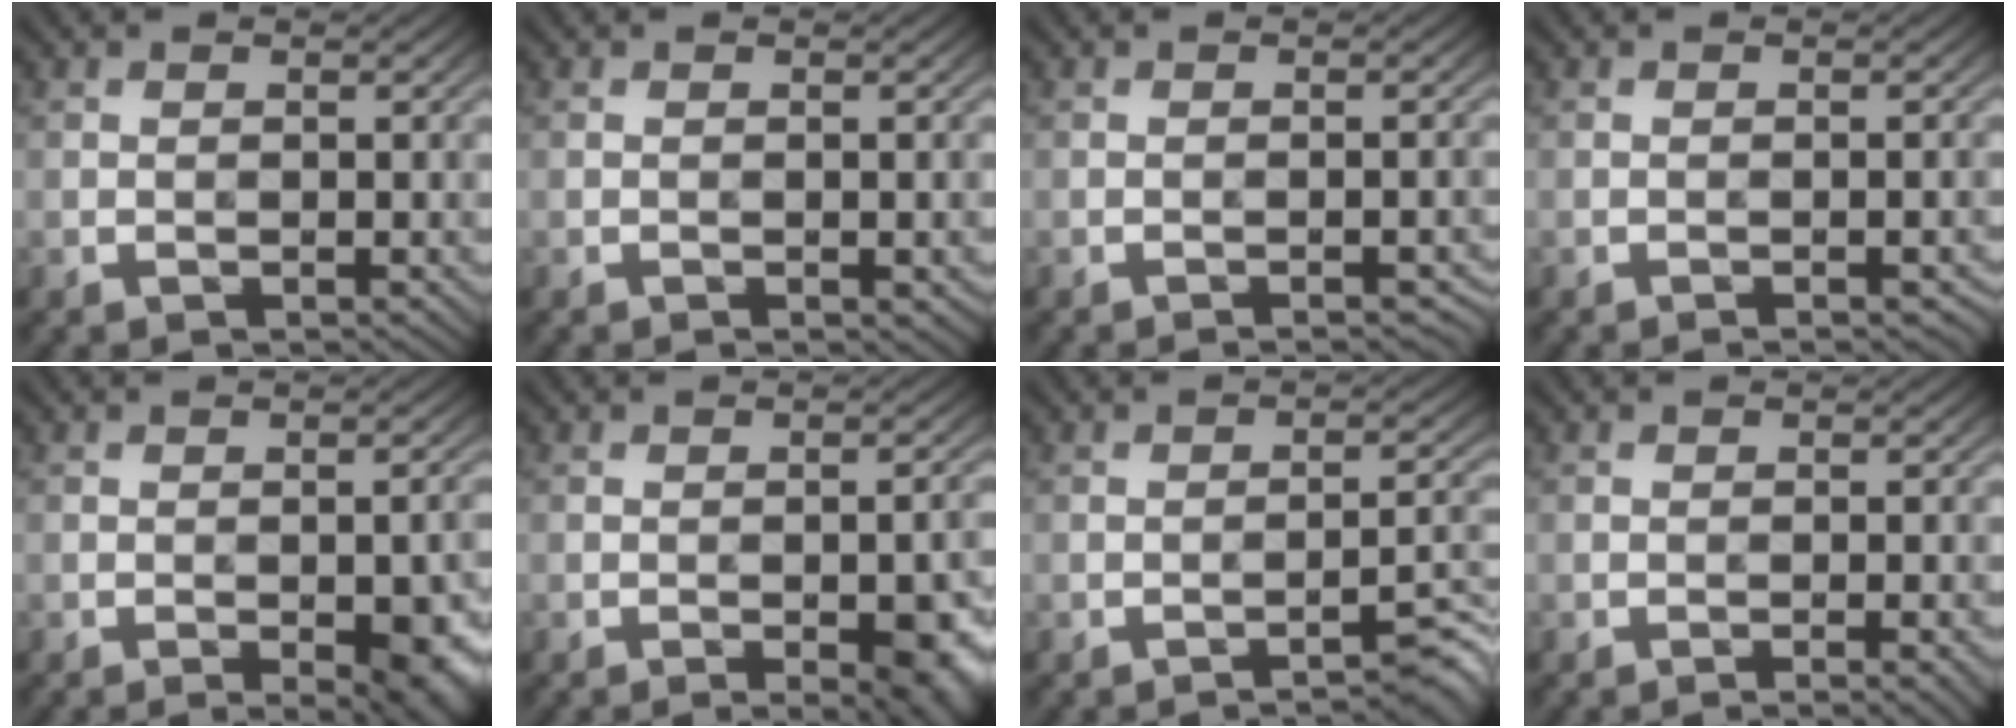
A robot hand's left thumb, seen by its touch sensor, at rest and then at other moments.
{"total": 1.3, "force": [-0.6, 0.3, 1.1], "torque": [-0.016, -0.001, -0.008]}
{"total": 2.1, "force": [-1.6, 0.4, 1.3], "torque": [-0.013, 0.006, -0.021]}
{"total": 1.5, "force": [-1.0, 0.2, 1.1], "torque": [-0.010, 0.006, -0.014]}
{"total": 6.8, "force": [-2.9, 2.3, 5.7], "torque": [-0.074, -0.005, -0.030]}
{"total": 6.9, "force": [-3.1, 2.0, 5.8], "torque": [-0.078, -0.002, -0.032]}
{"total": 4.3, "force": [-3.3, 0.5, 2.8], "torque": [-0.031, 0.018, -0.051]}
{"total": 2.1, "force": [-1.1, 0.3, 1.8], "torque": [-0.020, 0.006, -0.019]}